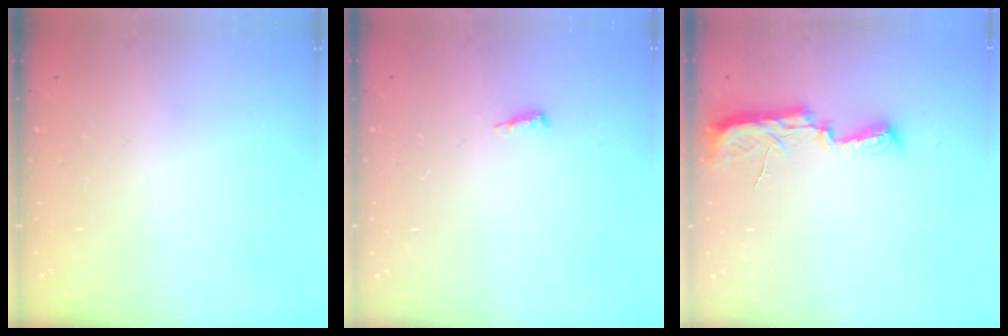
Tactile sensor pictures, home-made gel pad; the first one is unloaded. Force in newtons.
{"total": 5.0, "press": 4.9, "slide": 0.9}
{"total": 7.9, "press": 7.8, "slide": 0.8}